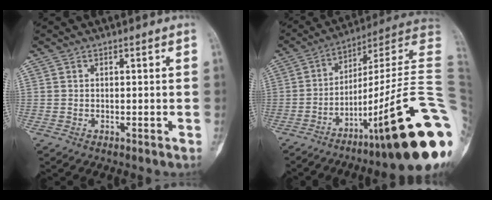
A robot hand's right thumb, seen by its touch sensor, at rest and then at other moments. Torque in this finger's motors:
{"motor_torque": [3.80, 1.21, 1.22, -1.55, 0.49]}